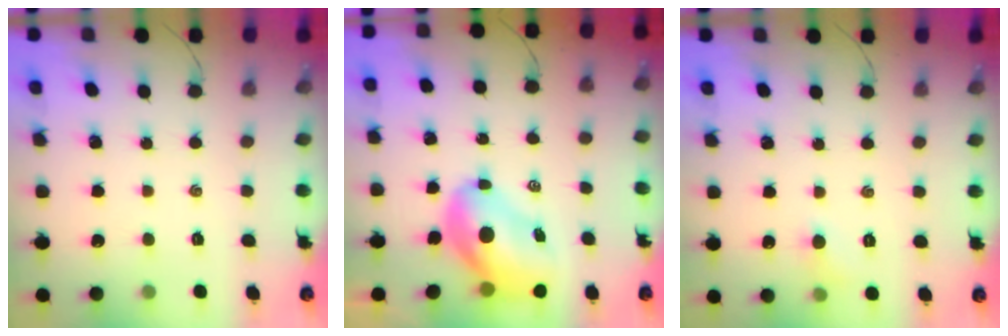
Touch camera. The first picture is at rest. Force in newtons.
{"total": 11.2, "press": 10.6, "slide": 3.5}
{"total": 4.6, "press": 4.4, "slide": 1.6}